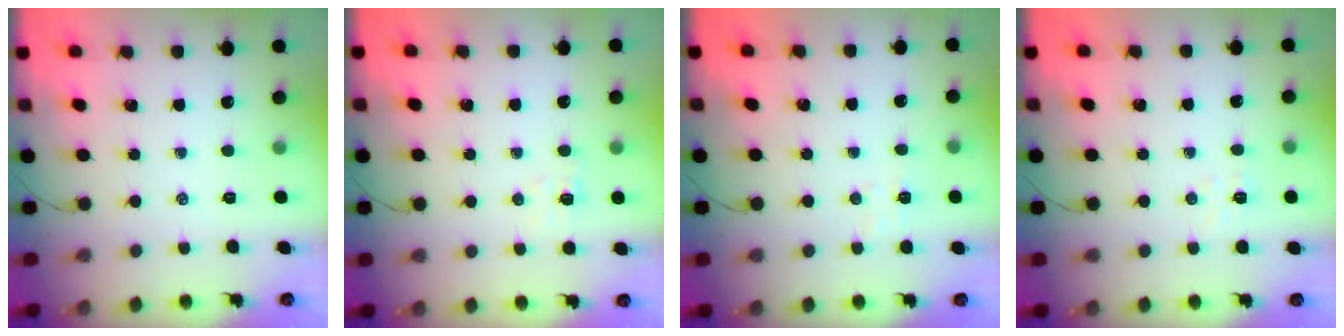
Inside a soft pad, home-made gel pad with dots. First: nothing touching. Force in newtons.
{"total": 3.9, "press": 3.8, "slide": 0.9}
{"total": 3.0, "press": 2.9, "slide": 0.8}
{"total": 4.5, "press": 4.4, "slide": 1.1}